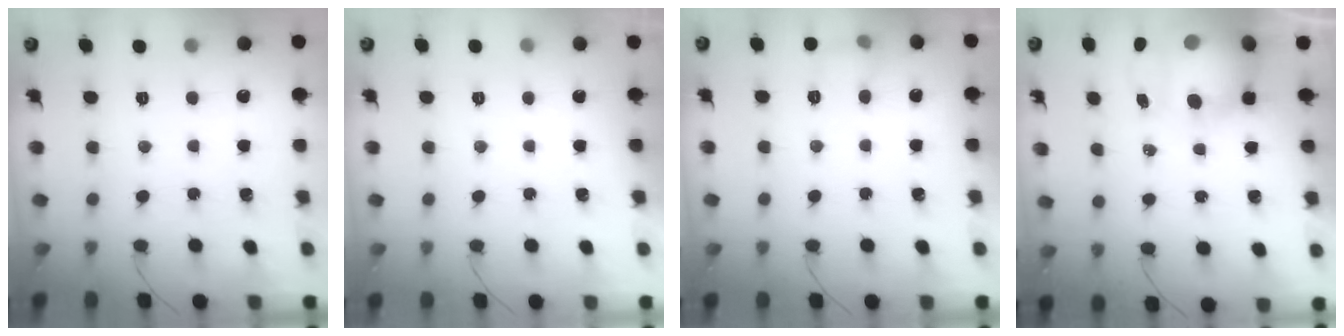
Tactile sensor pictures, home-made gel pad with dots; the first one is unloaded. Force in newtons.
{"total": 0.0}
{"total": 6.1, "press": 5.9, "slide": 1.5}
{"total": 14.3, "press": 13.9, "slide": 3.2}